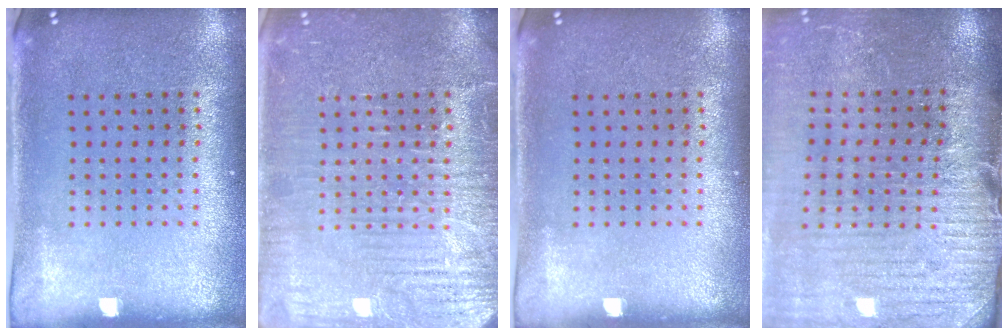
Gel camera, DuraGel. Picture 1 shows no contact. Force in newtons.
{"total": 5.8, "press": 5.7, "slide": 0.8}
{"total": 0.0}
{"total": 3.9, "press": 3.5, "slide": 1.8}